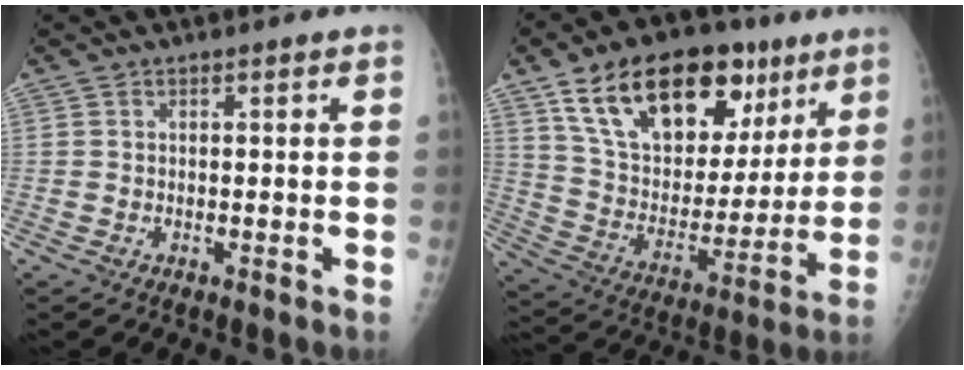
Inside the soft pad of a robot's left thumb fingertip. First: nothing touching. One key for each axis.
{"total": 25.7, "fx": 13.8, "fy": 14.2, "fz": 16.3, "tx": -0.222, "ty": -0.022, "tz": 0.236}